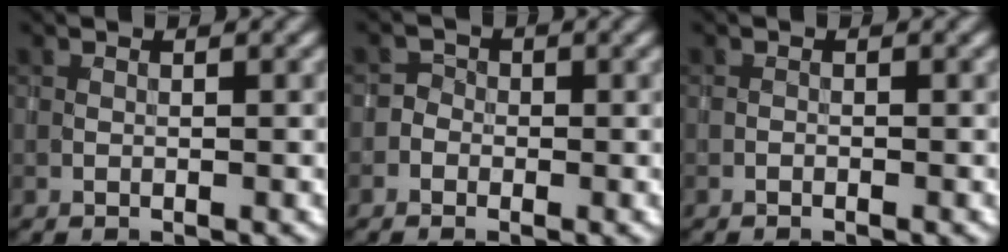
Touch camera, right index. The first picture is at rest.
{"total": 1.3, "force": [-0.7, 1.1, 0.1], "torque": [0.013, 0.011, -0.020]}
{"total": 0.0}